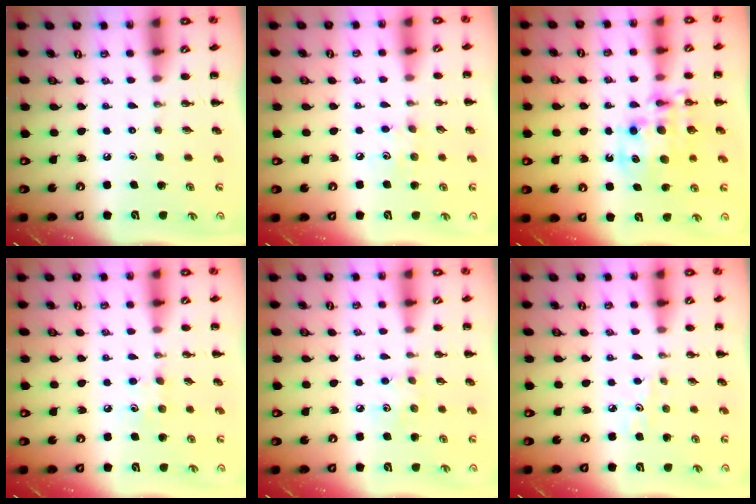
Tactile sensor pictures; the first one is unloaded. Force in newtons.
{"total": 5.6, "press": 5.4, "slide": 1.6}
{"total": 11.4, "press": 11.0, "slide": 3.1}
{"total": 7.4, "press": 7.1, "slide": 2.0}
{"total": 3.7, "press": 3.7, "slide": 0.6}
{"total": 4.0, "press": 3.7, "slide": 1.4}